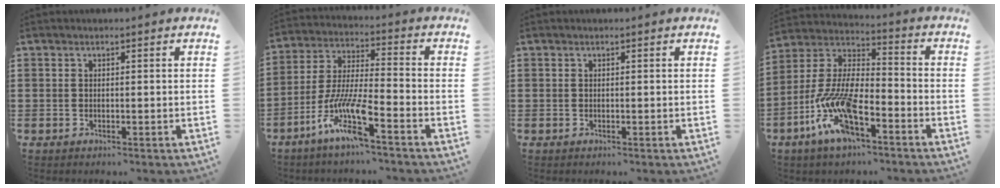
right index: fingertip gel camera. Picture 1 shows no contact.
{"total": 10.2, "force": [-6.7, 1.3, 7.7], "torque": [-0.182, -0.013, -0.135]}
{"total": 0.0}
{"total": 11.3, "force": [-6.4, 3.9, 8.5], "torque": [-0.208, -0.014, -0.131]}